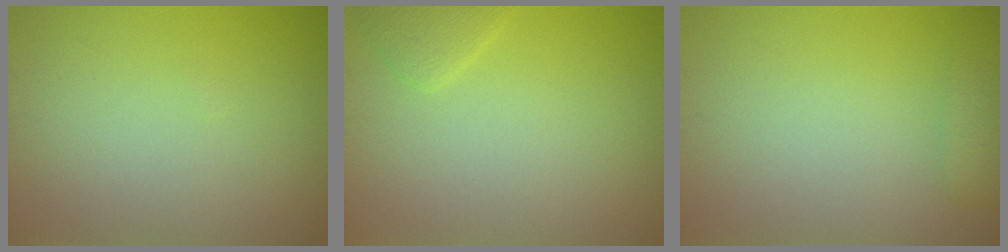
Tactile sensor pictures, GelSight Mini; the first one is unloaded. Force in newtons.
{"total": 1.4, "press": 1.4, "slide": 0.1}
{"total": 1.9, "press": 1.9, "slide": 0.1}